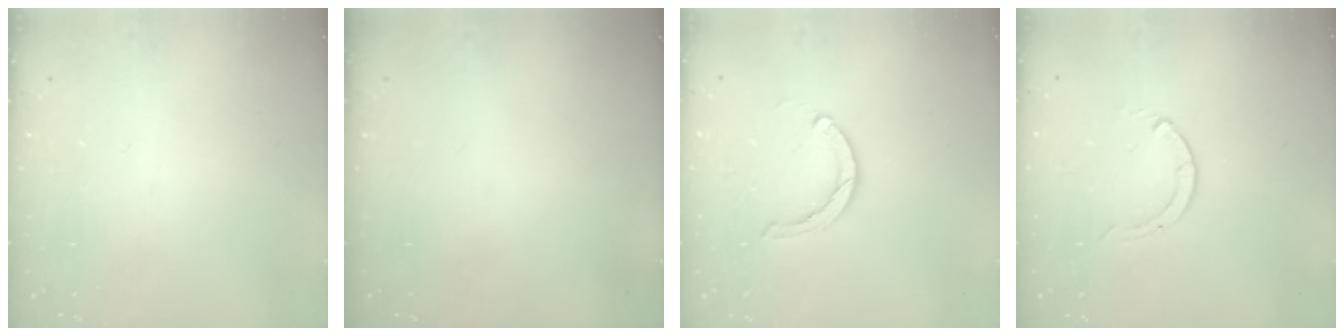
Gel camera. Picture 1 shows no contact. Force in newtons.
{"total": 0.0}
{"total": 3.5, "press": 3.4, "slide": 0.5}
{"total": 0.0}